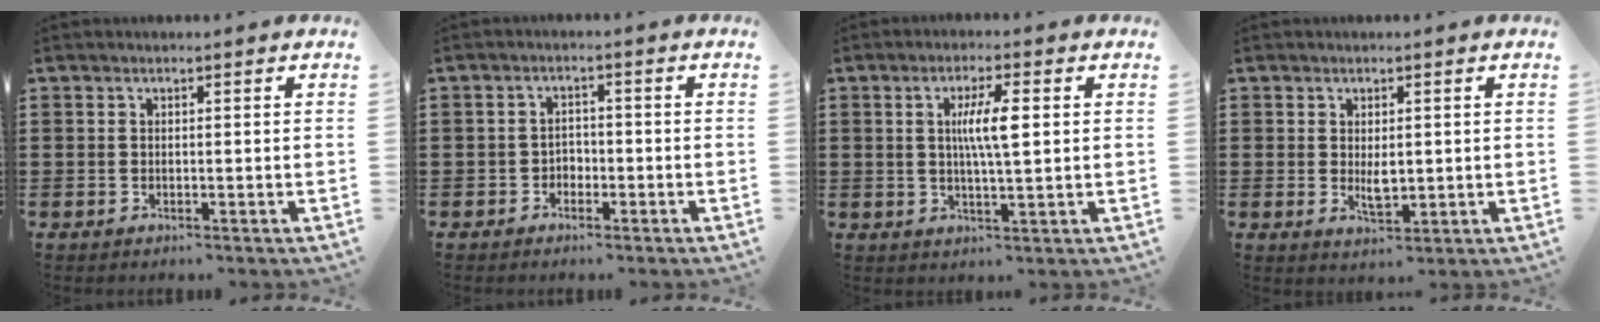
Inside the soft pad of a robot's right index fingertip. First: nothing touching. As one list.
[{"total": 1.7, "force": [-1.2, 1.2, 0.4], "torque": [-0.015, 0.000, -0.027]}, {"total": 5.7, "force": [1.0, 1.0, 5.6], "torque": [-0.107, 0.004, 0.013]}, {"total": 2.6, "force": [0.2, 1.3, 2.2], "torque": [-0.035, 0.000, 0.003]}]